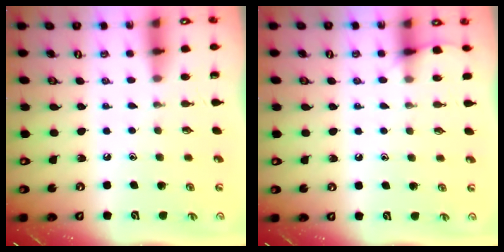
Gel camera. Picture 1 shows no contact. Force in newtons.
{"total": 6.3, "press": 6.3, "slide": 0.8}